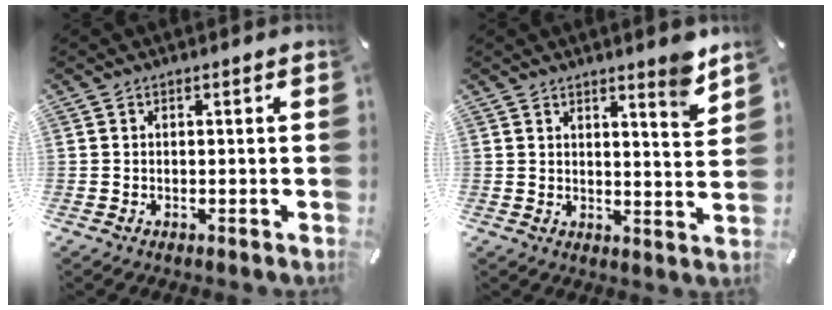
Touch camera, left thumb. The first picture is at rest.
{"total": 6.3, "force": [5.4, 0.4, 3.2], "torque": [-0.045, -0.045, 0.090]}